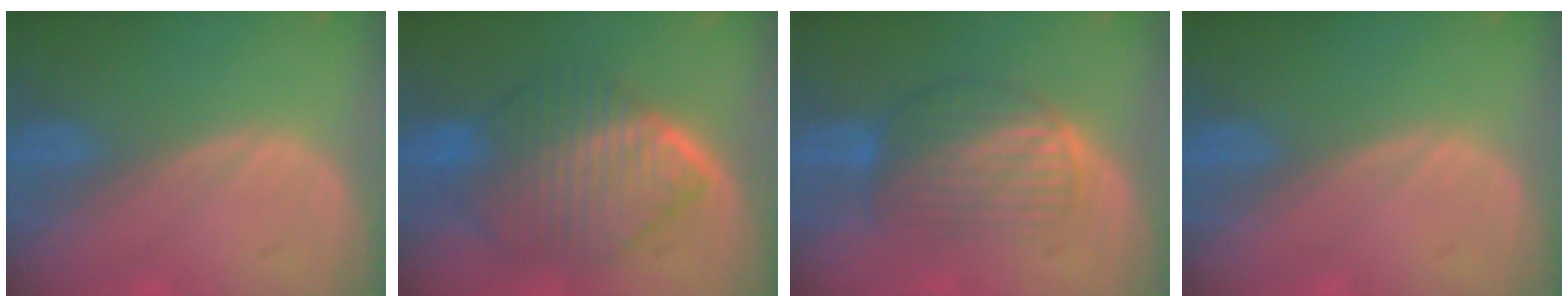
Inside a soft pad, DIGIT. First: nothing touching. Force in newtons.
{"total": 10.5, "press": 10.5, "slide": 0.9}
{"total": 6.7, "press": 6.4, "slide": 1.8}
{"total": 0.0}